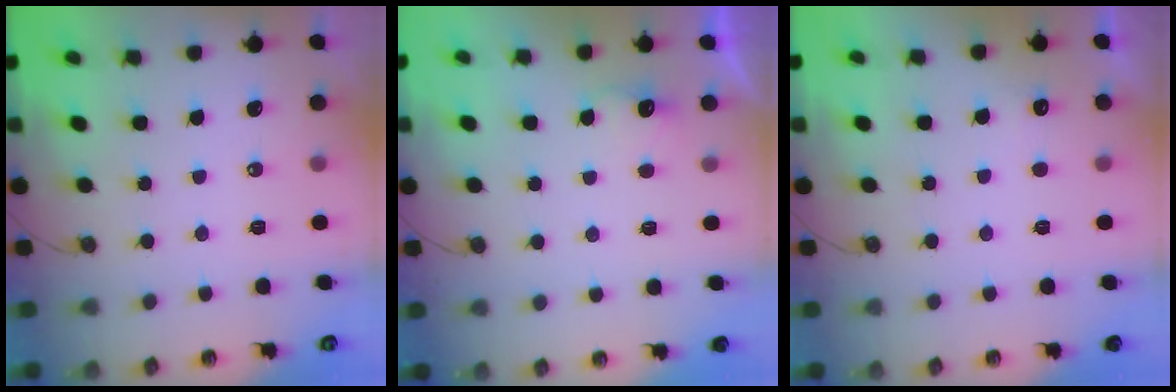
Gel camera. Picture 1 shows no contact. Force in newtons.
{"total": 4.0, "press": 3.9, "slide": 1.0}
{"total": 4.3, "press": 4.2, "slide": 1.1}